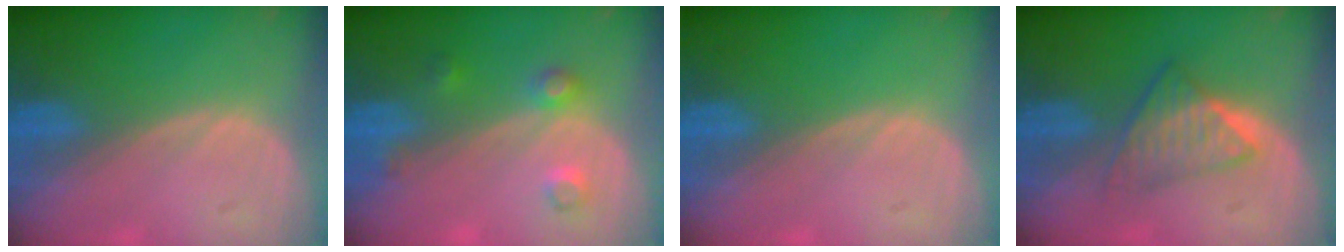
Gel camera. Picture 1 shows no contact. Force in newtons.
{"total": 3.5, "press": 3.4, "slide": 1.0}
{"total": 0.0}
{"total": 5.9, "press": 5.1, "slide": 3.0}